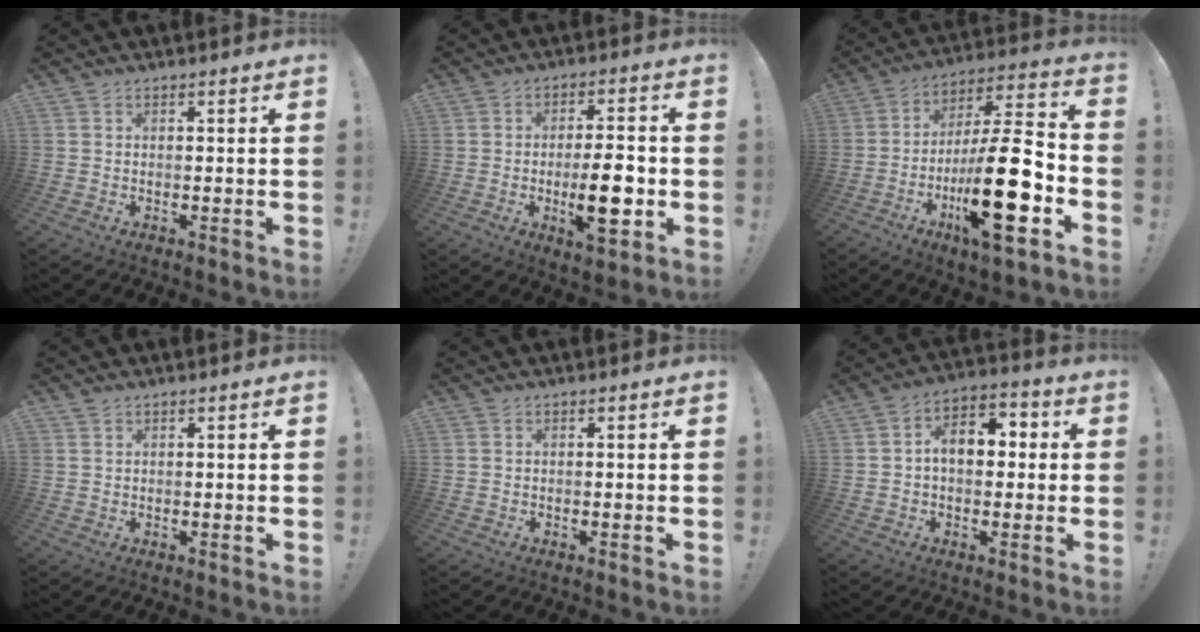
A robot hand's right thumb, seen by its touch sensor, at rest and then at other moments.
{"total": 11.1, "force": [-3.0, 4.3, 9.8], "torque": [-0.152, 0.004, -0.053]}
{"total": 25.4, "force": [-8.0, 7.4, 23.0], "torque": [-0.388, 0.043, -0.125]}
{"total": 0.8, "force": [0.7, 0.4, 0.1], "torque": [0.005, -0.003, 0.011]}
{"total": 0.0}
{"total": 9.7, "force": [1.2, 6.3, 7.3], "torque": [-0.105, 0.009, 0.024]}